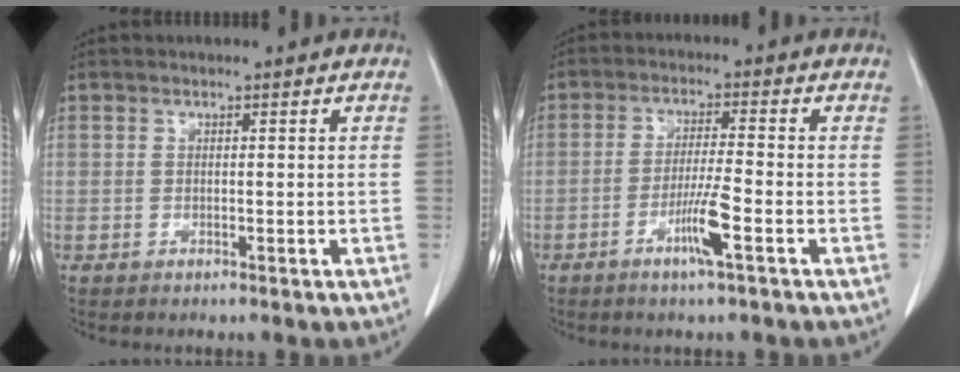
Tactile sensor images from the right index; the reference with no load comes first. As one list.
[{"total": 5.5, "force": [-2.6, -0.5, 4.8], "torque": [-0.092, -0.009, -0.052]}]